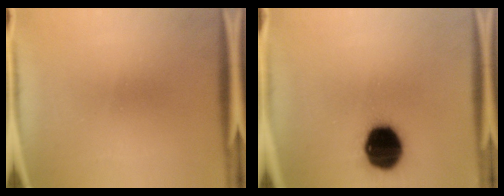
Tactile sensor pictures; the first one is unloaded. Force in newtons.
{"total": 17.5}